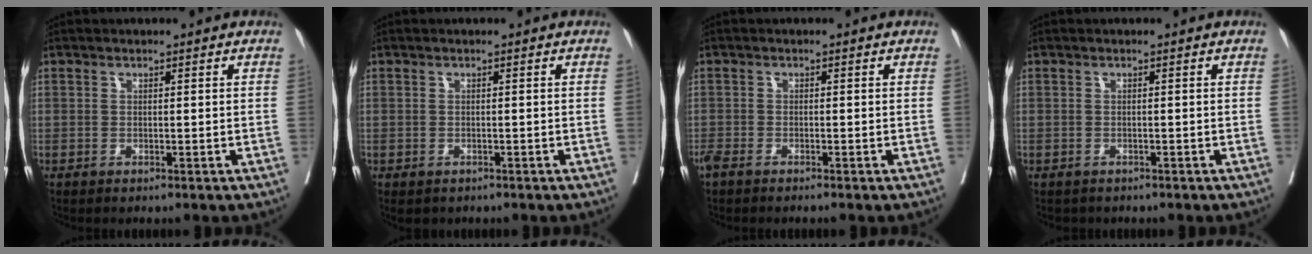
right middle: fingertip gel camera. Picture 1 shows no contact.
{"total": 1.5, "force": [-1.0, 1.0, 0.4], "torque": [-0.009, -0.001, -0.010]}
{"total": 2.8, "force": [-2.3, 0.5, 1.4], "torque": [-0.030, -0.007, -0.042]}
{"total": 1.6, "force": [-1.3, 0.9, 0.1], "torque": [-0.011, -0.002, -0.019]}